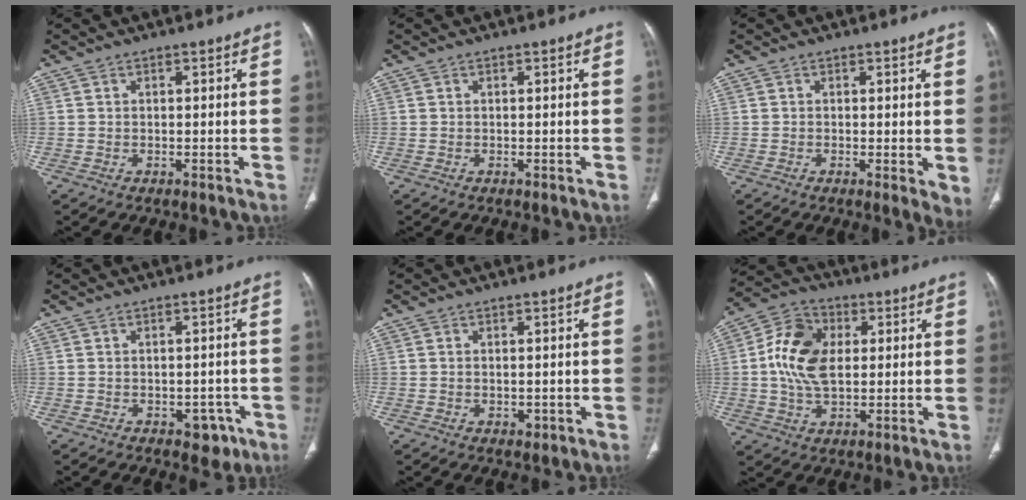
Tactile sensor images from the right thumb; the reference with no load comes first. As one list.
[{"total": 0.0}, {"total": 3.5, "force": [-0.2, 1.0, 3.3], "torque": [-0.044, -0.012, -0.008]}, {"total": 5.1, "force": [-2.5, 3.5, 2.8], "torque": [-0.003, 0.018, -0.025]}, {"total": 1.3, "force": [-0.2, 0.9, 0.8], "torque": [-0.009, -0.002, 0.001]}, {"total": 12.4, "force": [1.4, 8.3, 9.1], "torque": [-0.162, 0.009, 0.021]}]